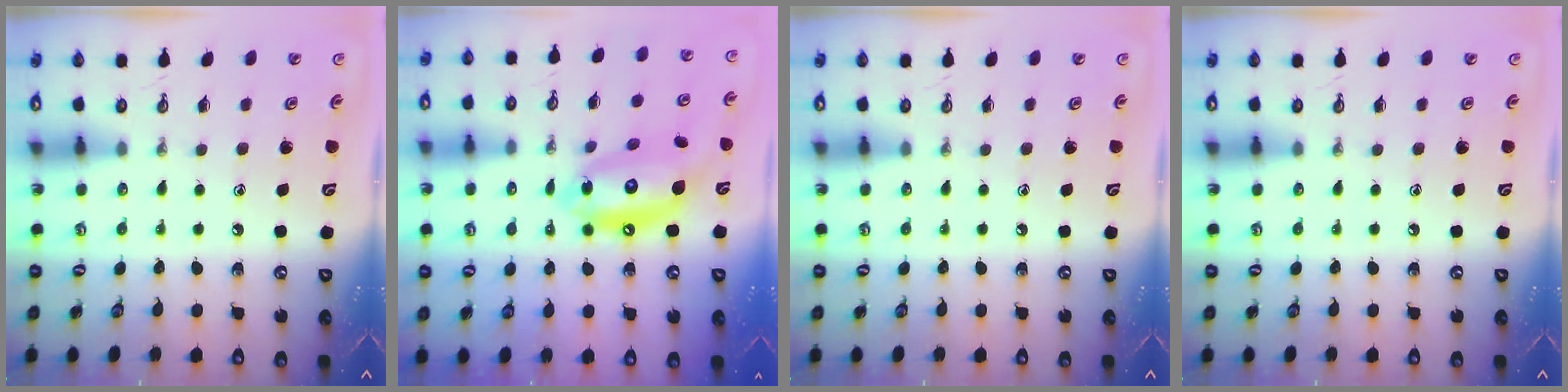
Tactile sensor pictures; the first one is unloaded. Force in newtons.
{"total": 15.7, "press": 15.5, "slide": 1.8}
{"total": 0.0}
{"total": 0.0}